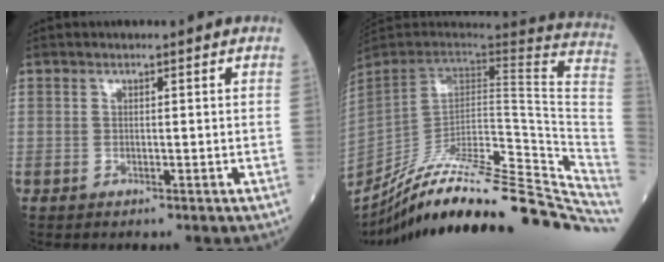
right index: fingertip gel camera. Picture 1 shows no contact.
{"total": 35.4, "force": [-30.0, 4.2, 18.3], "torque": [-0.182, -0.029, -0.423]}